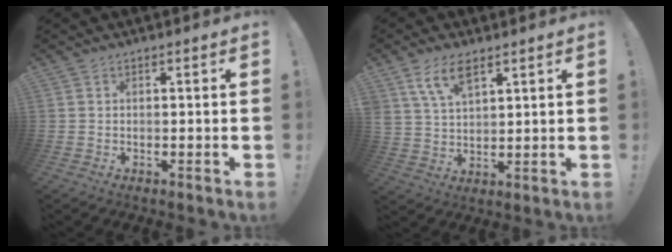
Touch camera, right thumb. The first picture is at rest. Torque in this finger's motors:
{"motor_torque": [1.61, 2.49, 1.22, 0.56, 0.12]}